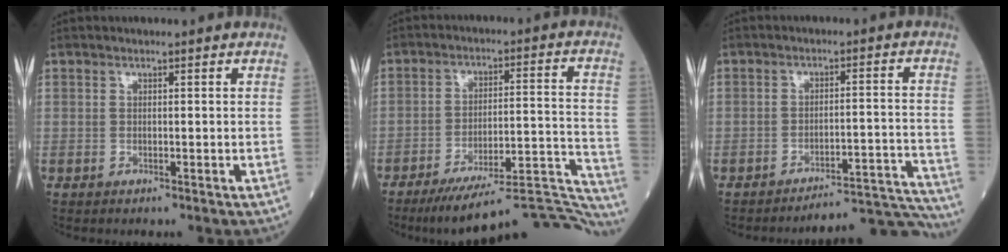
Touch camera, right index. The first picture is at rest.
{"total": 22.1, "force": [-20.8, 0.9, 7.5], "torque": [-0.034, 0.033, -0.286]}
{"total": 13.3, "force": [-13.2, -1.9, 0.1], "torque": [0.031, 0.020, -0.176]}